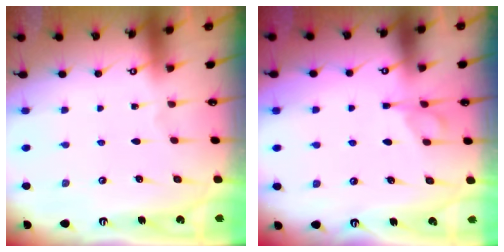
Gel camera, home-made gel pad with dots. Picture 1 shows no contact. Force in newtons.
{"total": 6.1, "press": 6.0, "slide": 0.9}